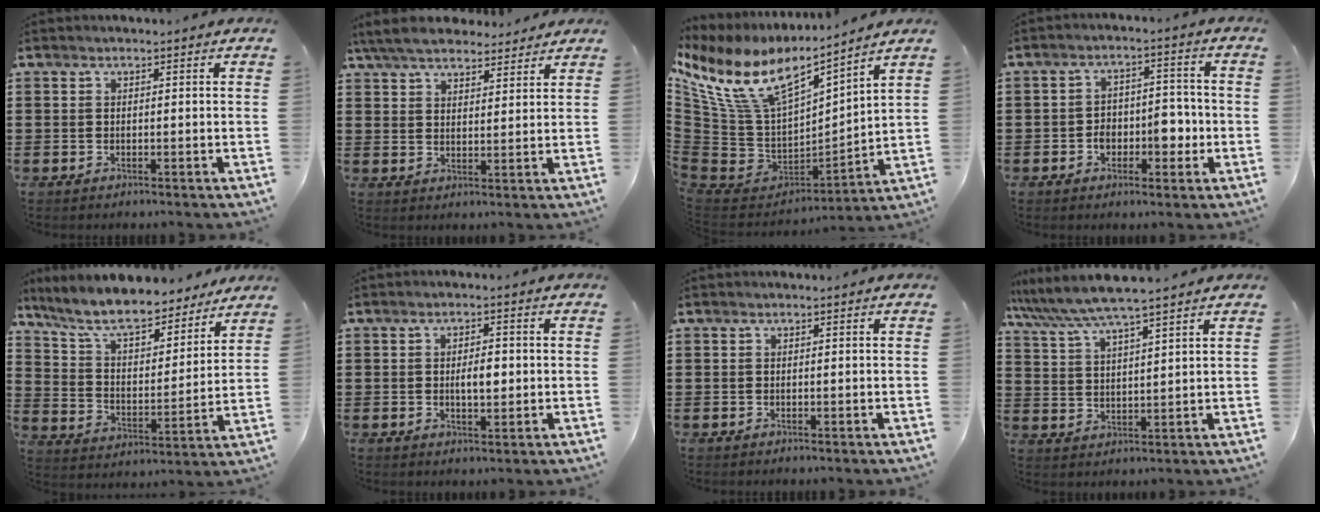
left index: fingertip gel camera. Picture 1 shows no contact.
{"total": 6.2, "force": [5.6, 1.6, 2.2], "torque": [-0.061, -0.008, 0.105]}
{"total": 12.2, "force": [6.8, 6.0, 8.2], "torque": [-0.203, -0.044, 0.118]}
{"total": 5.6, "force": [-1.6, 3.7, 3.8], "torque": [-0.058, 0.005, -0.036]}
{"total": 9.4, "force": [8.4, 1.5, 3.9], "torque": [-0.110, -0.047, 0.147]}
{"total": 3.5, "force": [0.0, 1.4, 3.2], "torque": [-0.052, 0.001, -0.004]}
{"total": 0.0}
{"total": 5.9, "force": [5.3, 0.0, 2.7], "torque": [-0.072, -0.024, 0.091]}